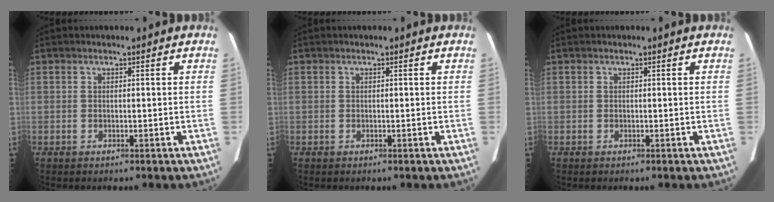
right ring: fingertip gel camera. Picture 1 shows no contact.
{"total": 0.0}
{"total": 0.0}